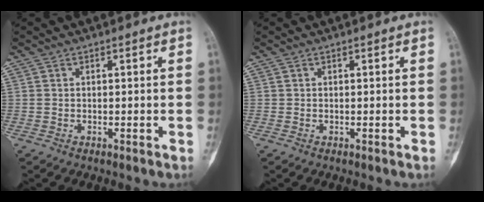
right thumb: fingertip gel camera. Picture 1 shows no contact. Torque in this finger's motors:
{"motor_torque": [-0.22, 0.03, -0.02, 0.05, -0.03]}